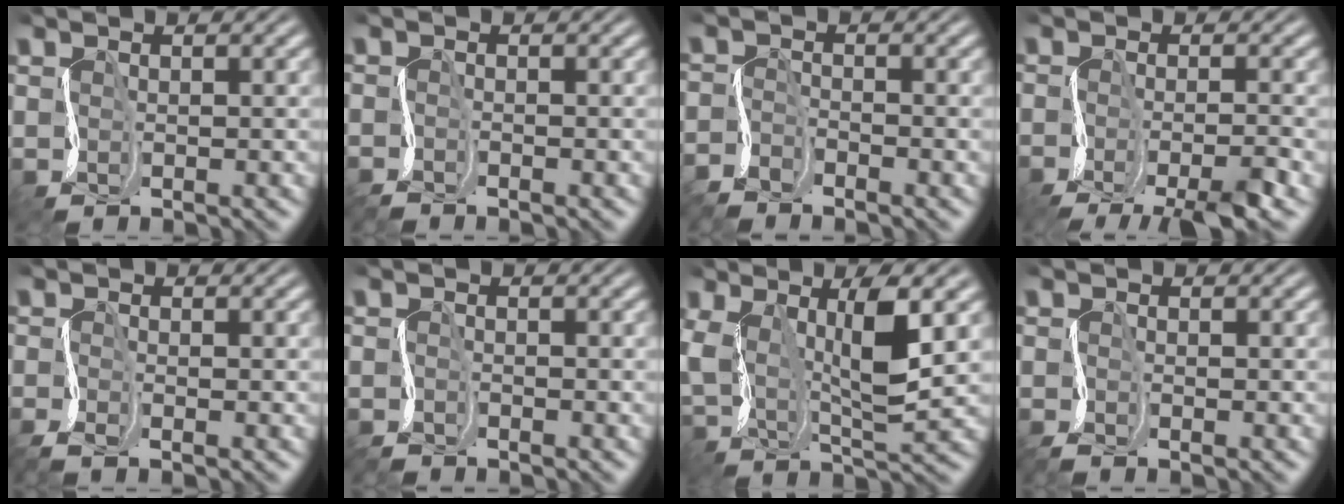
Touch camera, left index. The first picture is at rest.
{"total": 1.7, "force": [-1.7, 0.0, 0.1], "torque": [-0.008, -0.002, -0.042]}
{"total": 2.9, "force": [-2.8, 0.5, 0.4], "torque": [-0.012, -0.001, -0.067]}
{"total": 5.4, "force": [-3.8, 0.6, 3.7], "torque": [-0.055, -0.002, -0.076]}
{"total": 1.9, "force": [-1.6, 0.1, 1.0], "torque": [-0.029, -0.008, -0.041]}
{"total": 2.0, "force": [-2.0, 0.1, 0.1], "torque": [-0.007, -0.001, -0.047]}
{"total": 6.9, "force": [1.3, 2.3, 6.3], "torque": [-0.129, 0.004, 0.017]}
{"total": 1.6, "force": [-1.5, -0.1, 0.4], "torque": [-0.014, -0.003, -0.039]}